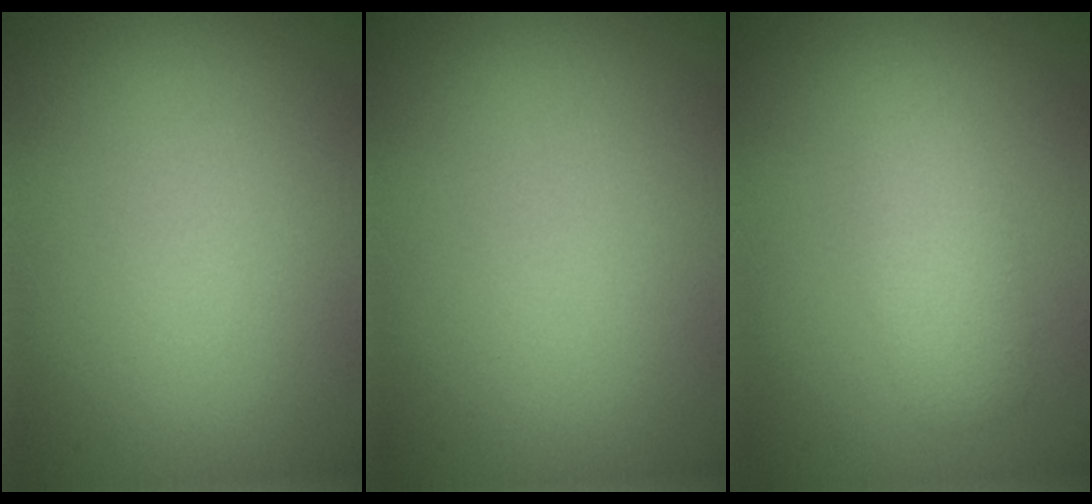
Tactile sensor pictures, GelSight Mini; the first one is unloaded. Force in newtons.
{"total": 0.0}
{"total": 2.5, "press": 2.5, "slide": 0.0}